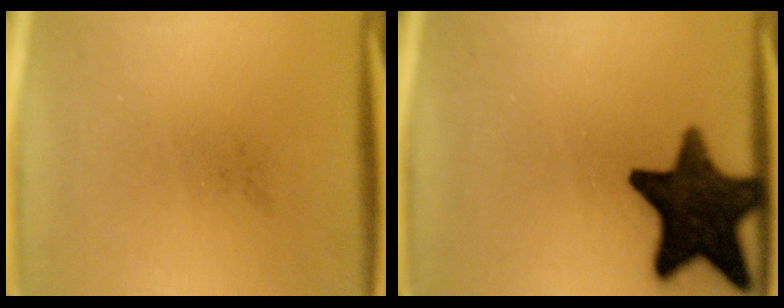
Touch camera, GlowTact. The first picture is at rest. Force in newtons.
{"total": 15.7}